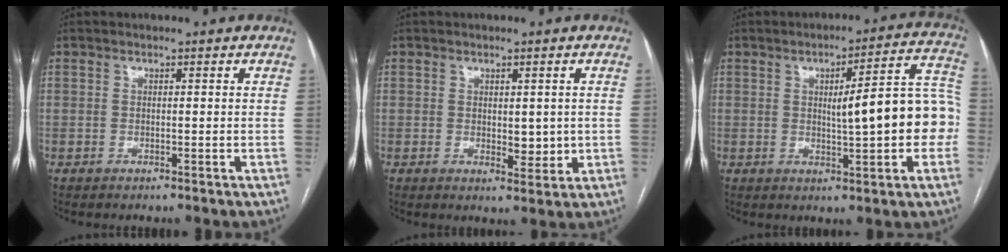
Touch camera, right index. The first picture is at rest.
{"total": 3.5, "force": [0.1, 1.8, 3.0], "torque": [-0.039, -0.008, 0.008]}
{"total": 13.0, "force": [-0.5, 2.1, 12.8], "torque": [-0.161, 0.034, -0.003]}